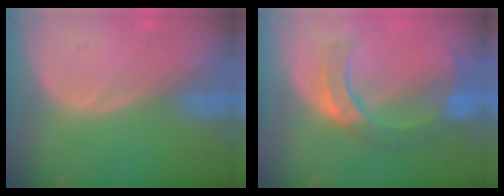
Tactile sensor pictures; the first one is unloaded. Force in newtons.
{"total": 7.2, "press": 7.2, "slide": 0.8}